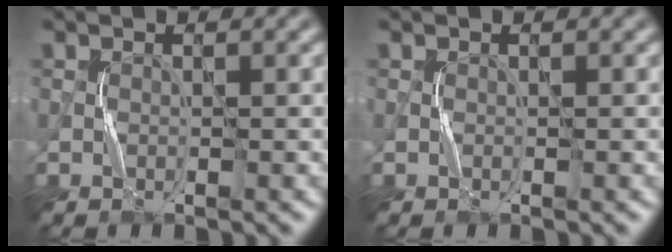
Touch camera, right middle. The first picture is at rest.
{"total": 0.0}